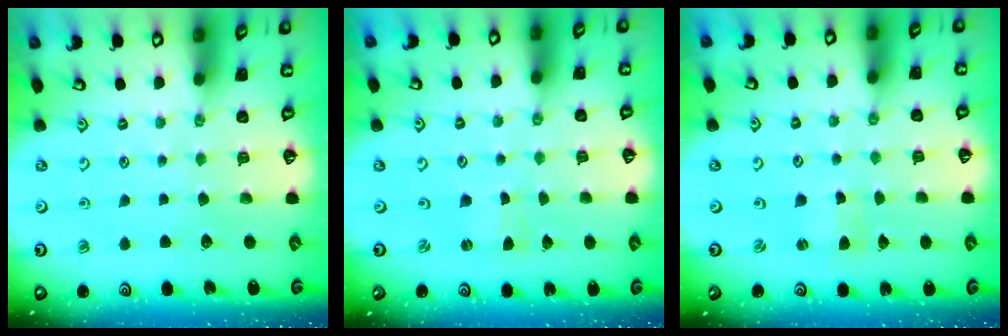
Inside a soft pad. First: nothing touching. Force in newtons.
{"total": 0.0}
{"total": 1.2, "press": 1.2, "slide": 0.1}